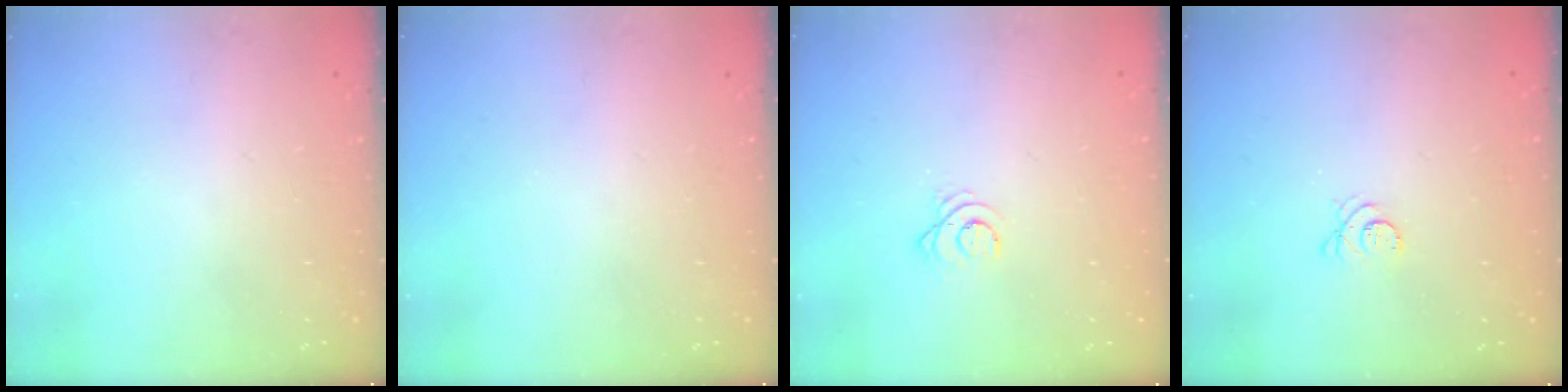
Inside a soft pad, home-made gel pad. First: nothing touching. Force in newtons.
{"total": 0.0}
{"total": 2.7, "press": 2.7, "slide": 0.3}
{"total": 3.5, "press": 3.5, "slide": 0.5}